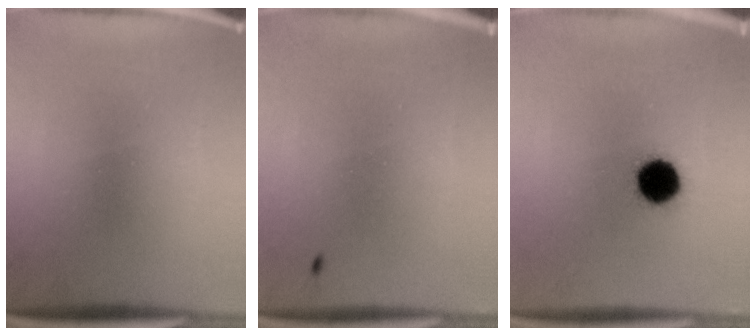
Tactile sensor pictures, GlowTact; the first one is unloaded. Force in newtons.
{"total": 0.8}
{"total": 10.5}